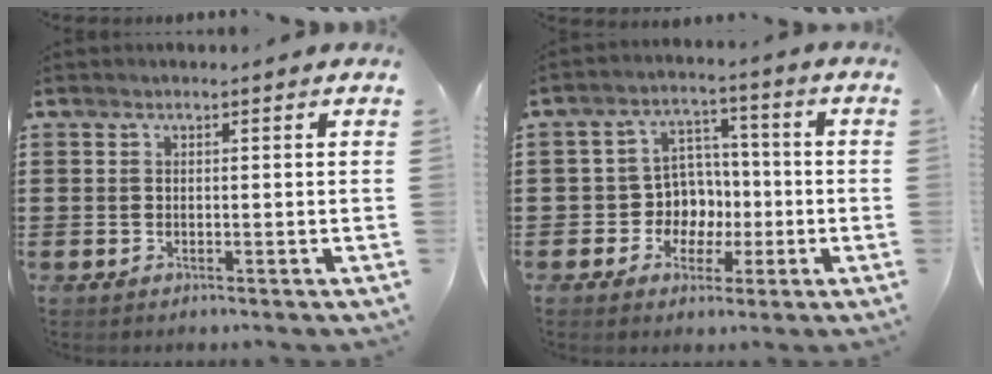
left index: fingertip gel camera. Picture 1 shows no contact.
{"total": 6.7, "force": [-0.7, 6.3, 2.1], "torque": [-0.062, 0.014, -0.009]}